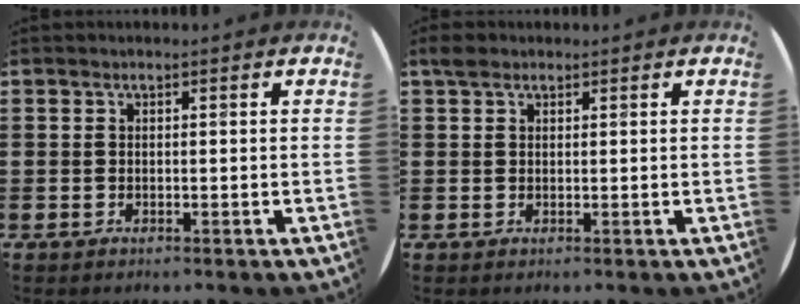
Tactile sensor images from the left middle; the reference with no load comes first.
{"total": 2.0, "force": [1.7, 1.0, 0.5], "torque": [0.003, -0.001, 0.029]}